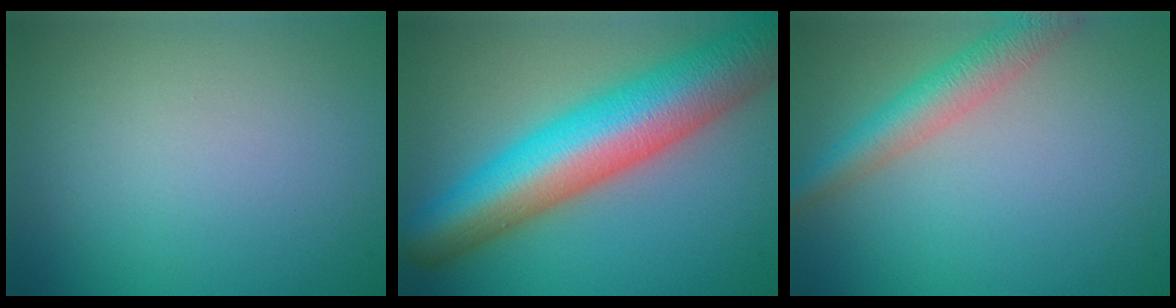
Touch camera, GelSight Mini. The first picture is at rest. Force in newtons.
{"total": 12.7, "press": 12.6, "slide": 0.5}
{"total": 4.1, "press": 4.1, "slide": 0.1}